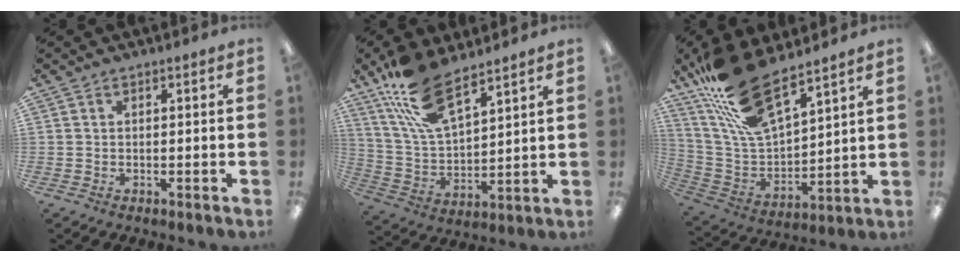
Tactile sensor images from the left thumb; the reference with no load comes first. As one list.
[{"total": 15.8, "force": [11.1, 5.9, 9.6], "torque": [-0.205, -0.036, 0.202]}, {"total": 19.2, "force": [14.9, 6.1, 10.4], "torque": [-0.217, -0.082, 0.270]}]